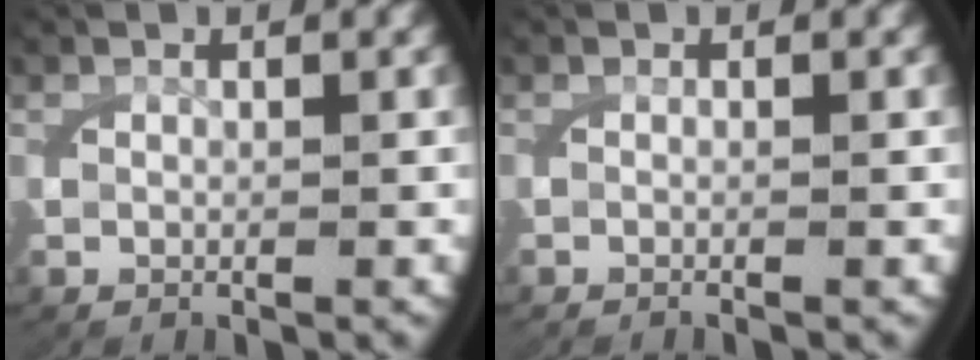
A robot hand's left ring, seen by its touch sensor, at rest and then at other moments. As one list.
[{"total": 0.7, "force": [-0.5, 0.1, 0.4], "torque": [-0.004, 0.007, -0.015]}]